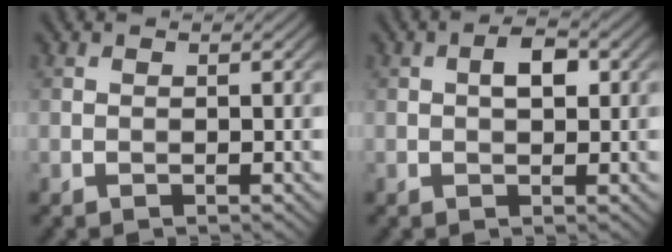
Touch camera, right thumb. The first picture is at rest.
{"total": 2.6, "force": [0.5, 1.3, 2.2], "torque": [-0.036, 0.006, 0.005]}